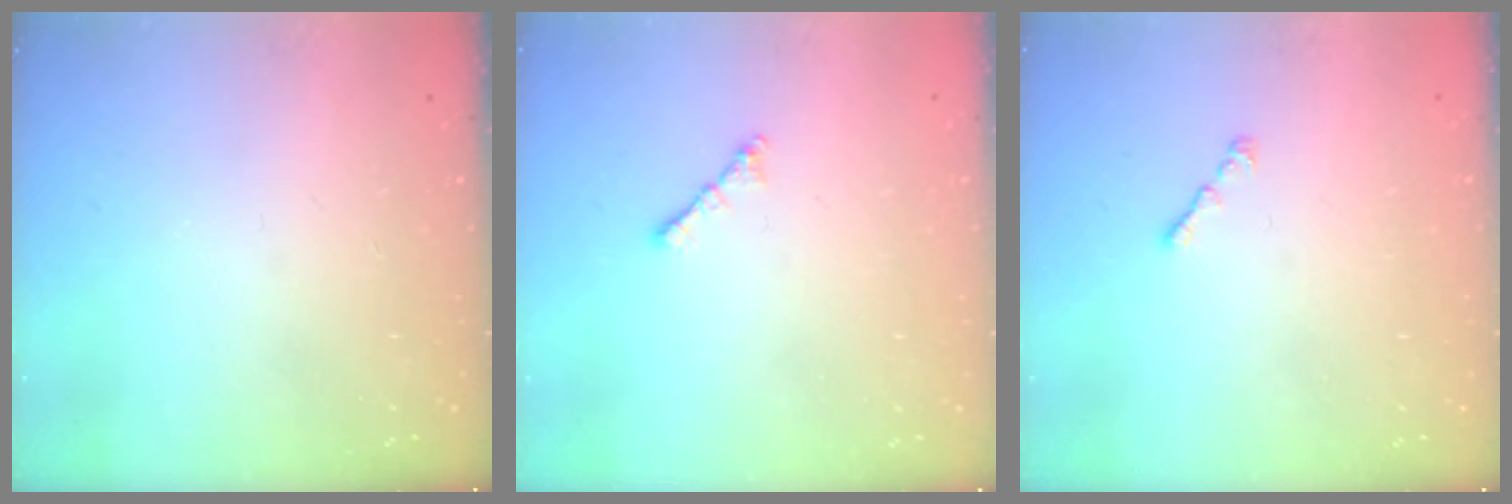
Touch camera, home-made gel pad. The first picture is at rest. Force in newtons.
{"total": 2.1, "press": 2.0, "slide": 0.6}
{"total": 1.0, "press": 0.9, "slide": 0.5}